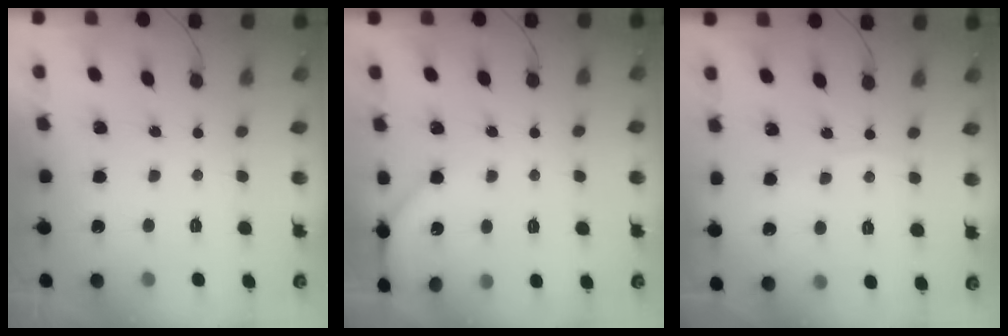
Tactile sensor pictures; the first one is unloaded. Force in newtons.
{"total": 4.0, "press": 3.9, "slide": 0.6}
{"total": 1.6, "press": 1.6, "slide": 0.2}